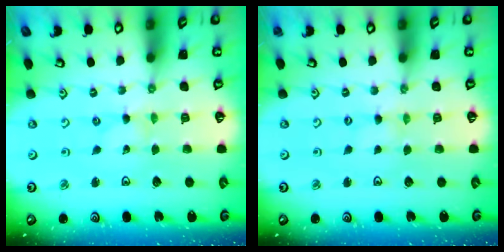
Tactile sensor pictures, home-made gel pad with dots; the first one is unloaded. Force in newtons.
{"total": 0.0}